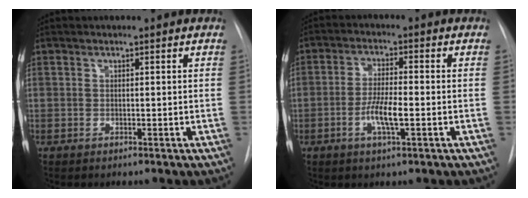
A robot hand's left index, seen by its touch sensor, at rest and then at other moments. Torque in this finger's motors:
{"motor_torque": [0.65, 0.14, 0.20, 0.07]}